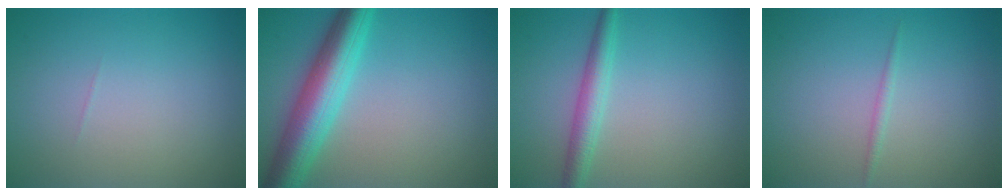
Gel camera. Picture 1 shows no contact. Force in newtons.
{"total": 7.1, "press": 7.0, "slide": 0.2}
{"total": 2.7, "press": 2.7, "slide": 0.0}
{"total": 0.7, "press": 0.7, "slide": 0.0}